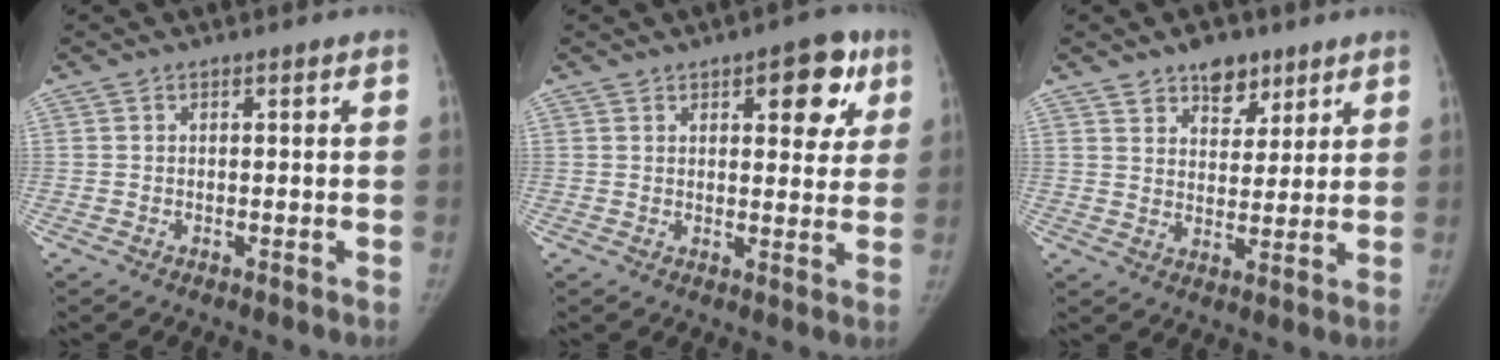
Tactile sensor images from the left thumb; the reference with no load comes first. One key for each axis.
{"total": 9.0, "fx": 4.2, "fy": 4.3, "fz": 6.7, "tx": -0.044, "ty": -0.011, "tz": 0.047}
{"total": 7.5, "fx": 5.0, "fy": 4.4, "fz": 3.4, "tx": -0.017, "ty": -0.028, "tz": 0.080}